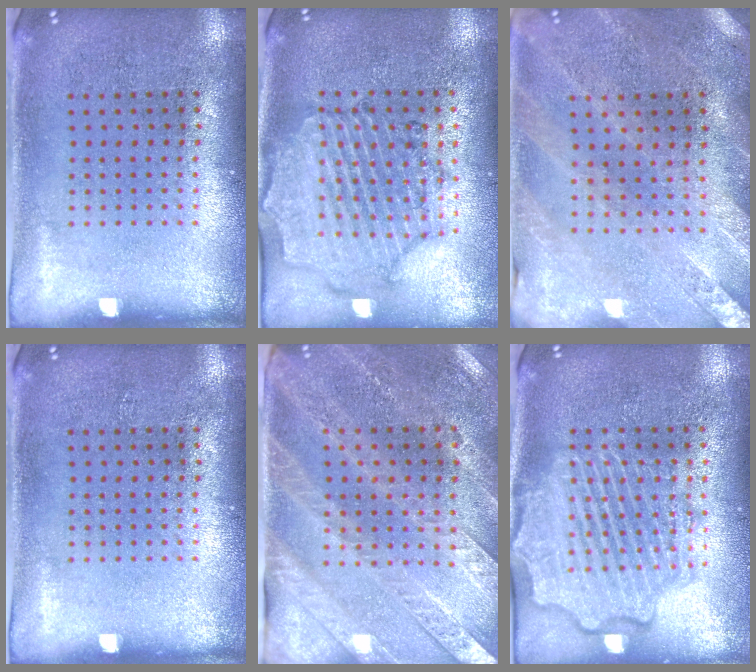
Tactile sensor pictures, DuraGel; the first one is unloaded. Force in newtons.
{"total": 1.6, "press": 1.6, "slide": 0.3}
{"total": 0.5, "press": 0.5, "slide": 0.2}
{"total": 0.0}
{"total": 2.9, "press": 2.7, "slide": 1.1}
{"total": 4.4, "press": 4.4, "slide": 0.4}